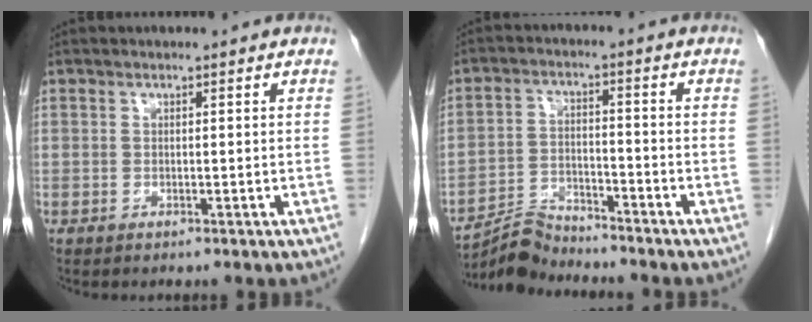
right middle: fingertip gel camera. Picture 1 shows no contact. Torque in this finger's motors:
{"motor_torque": [0.78, -0.90, -0.02, -0.02]}